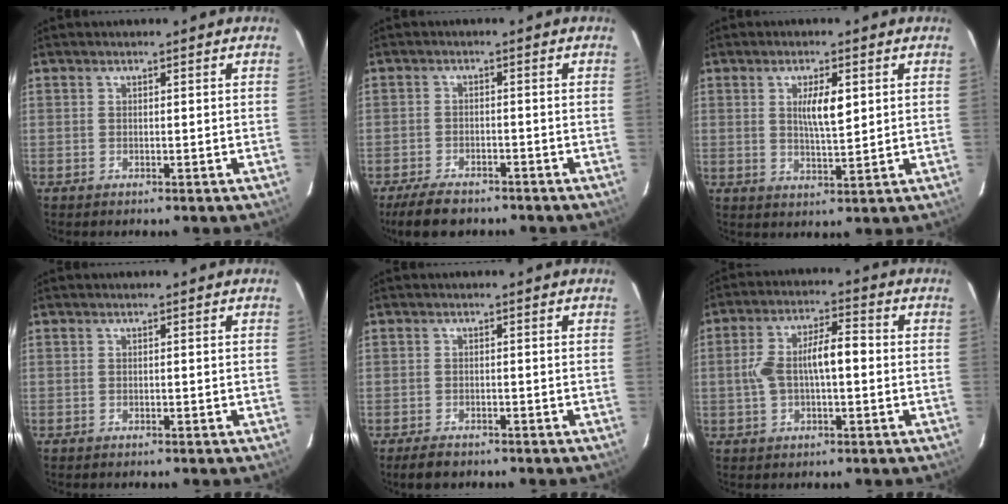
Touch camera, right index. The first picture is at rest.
{"total": 6.2, "force": [-5.0, 2.9, 2.4], "torque": [-0.048, -0.006, -0.081]}
{"total": 5.2, "force": [1.5, 1.1, 4.9], "torque": [-0.086, -0.002, 0.029]}
{"total": 0.0}
{"total": 2.5, "force": [-1.8, 1.5, 0.9], "torque": [-0.024, -0.003, -0.026]}
{"total": 8.5, "force": [-0.1, 2.9, 8.0], "torque": [-0.163, 0.027, 0.000]}